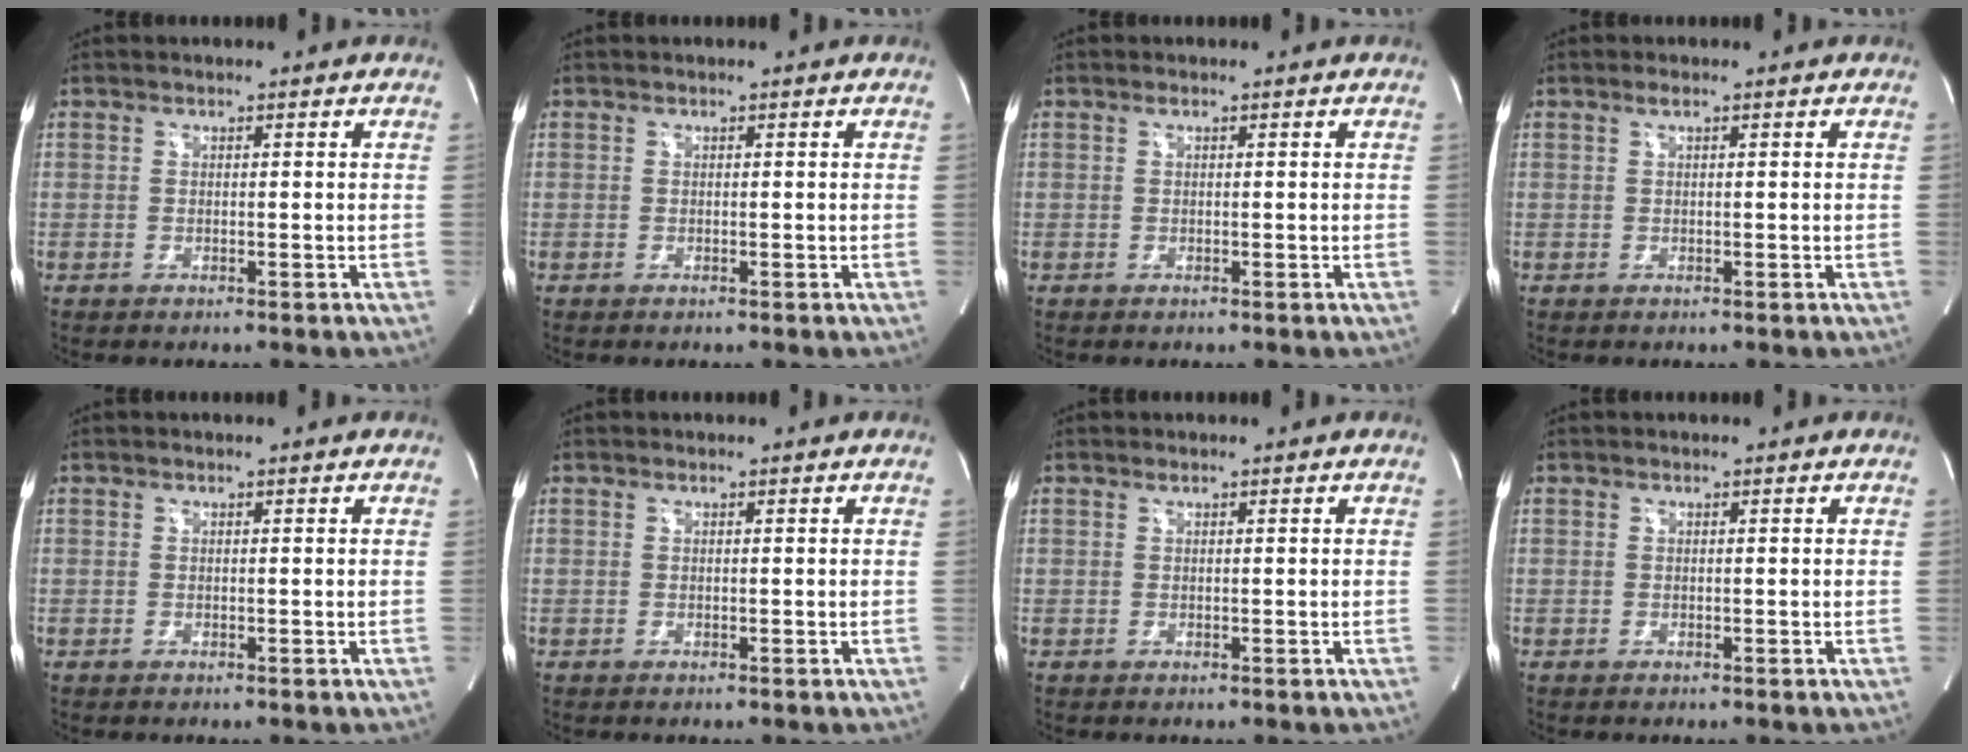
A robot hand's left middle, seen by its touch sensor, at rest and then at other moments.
{"total": 0.0}
{"total": 0.0}
{"total": 0.7, "force": [0.5, 0.0, 0.6], "torque": [-0.015, 0.004, 0.009]}
{"total": 0.0}
{"total": 0.0}
{"total": 0.0}
{"total": 0.0}